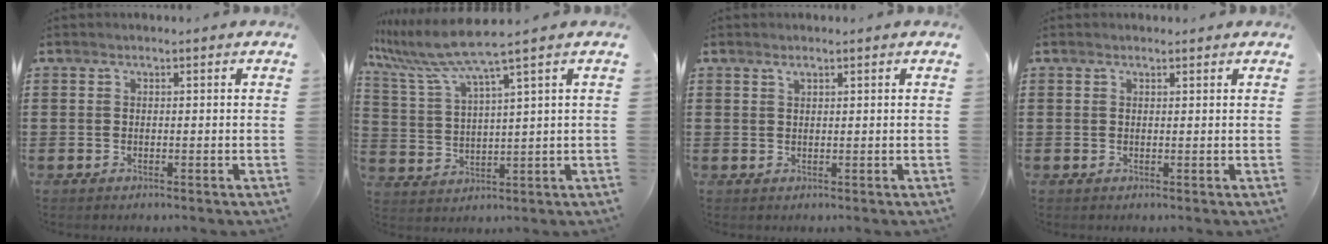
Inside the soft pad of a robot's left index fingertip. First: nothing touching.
{"total": 7.3, "force": [5.6, -0.6, 4.6], "torque": [-0.119, -0.035, 0.093]}
{"total": 1.0, "force": [0.7, 0.2, 0.7], "torque": [-0.015, 0.001, 0.012]}
{"total": 0.7, "force": [0.6, 0.2, 0.3], "torque": [-0.007, 0.001, 0.012]}